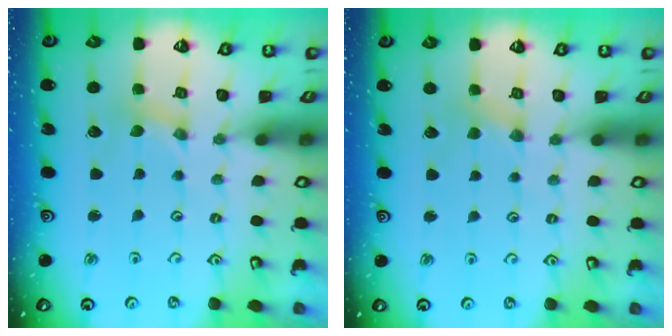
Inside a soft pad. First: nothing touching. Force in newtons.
{"total": 2.0, "press": 2.0, "slide": 0.4}